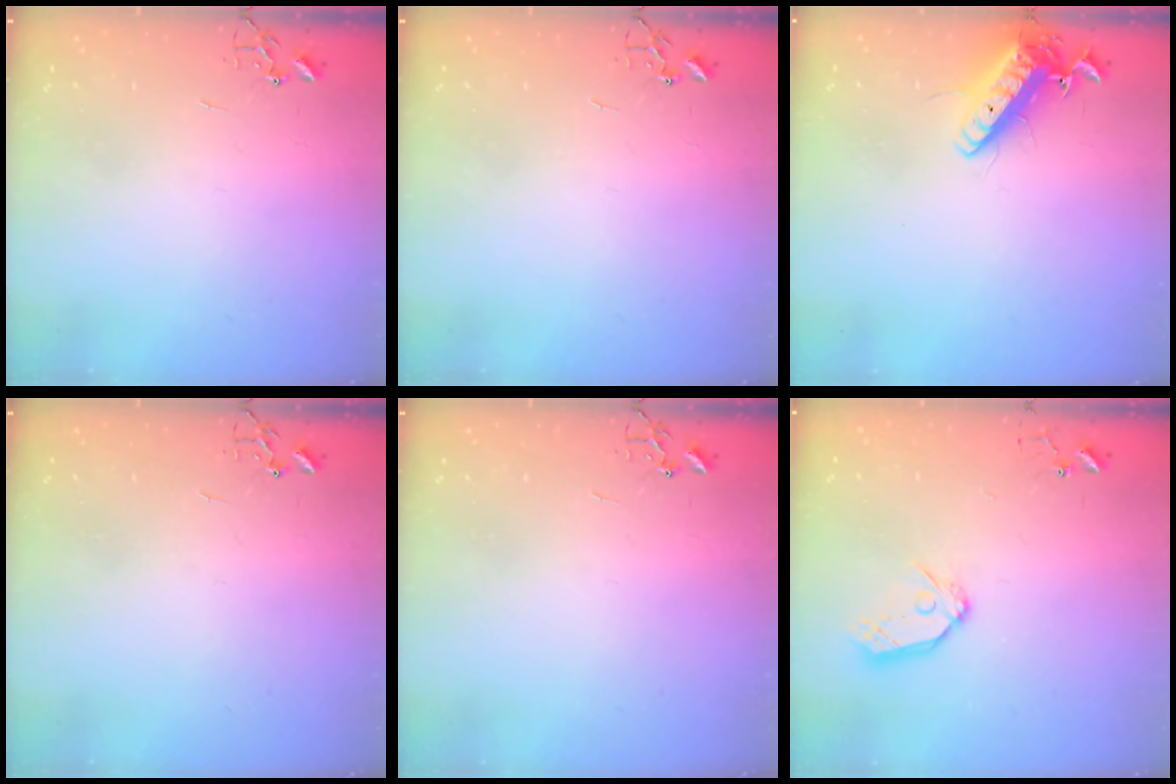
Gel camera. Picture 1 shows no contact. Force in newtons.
{"total": 0.0}
{"total": 13.4, "press": 13.1, "slide": 2.5}
{"total": 0.0}
{"total": 0.0}
{"total": 11.0, "press": 10.9, "slide": 1.1}